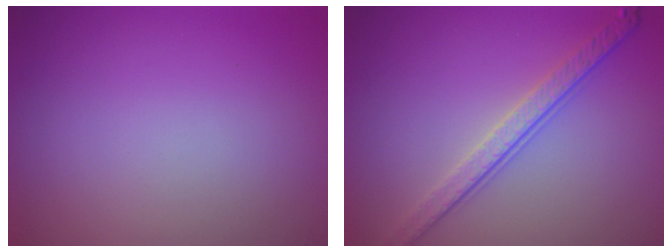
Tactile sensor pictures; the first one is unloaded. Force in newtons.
{"total": 3.8, "press": 3.0, "slide": 2.4}